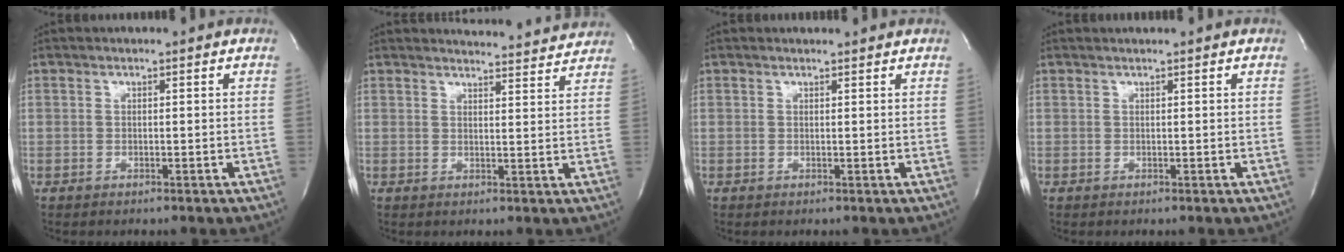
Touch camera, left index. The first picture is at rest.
{"total": 10.3, "force": [10.2, 0.9, 1.3], "torque": [-0.009, -0.008, 0.110]}
{"total": 1.9, "force": [1.9, 0.3, 0.1], "torque": [-0.013, 0.002, 0.022]}
{"total": 1.7, "force": [1.6, -0.1, 0.5], "torque": [-0.007, 0.013, 0.026]}